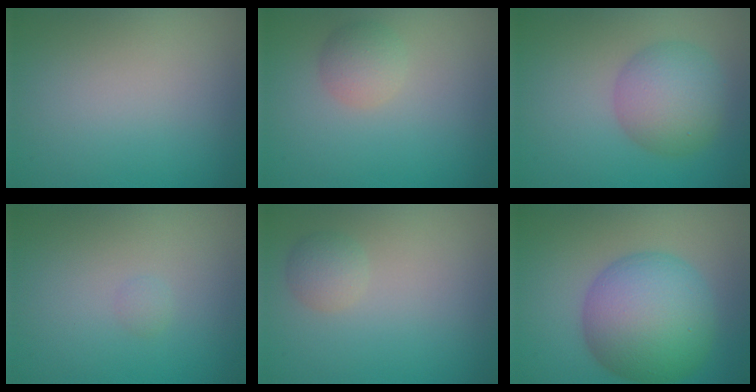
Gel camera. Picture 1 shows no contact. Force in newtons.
{"total": 2.1, "press": 2.1, "slide": 0.1}
{"total": 5.6, "press": 5.6, "slide": 0.1}
{"total": 0.5, "press": 0.5, "slide": 0.0}
{"total": 1.5, "press": 1.5, "slide": 0.0}
{"total": 10.5, "press": 10.5, "slide": 0.3}